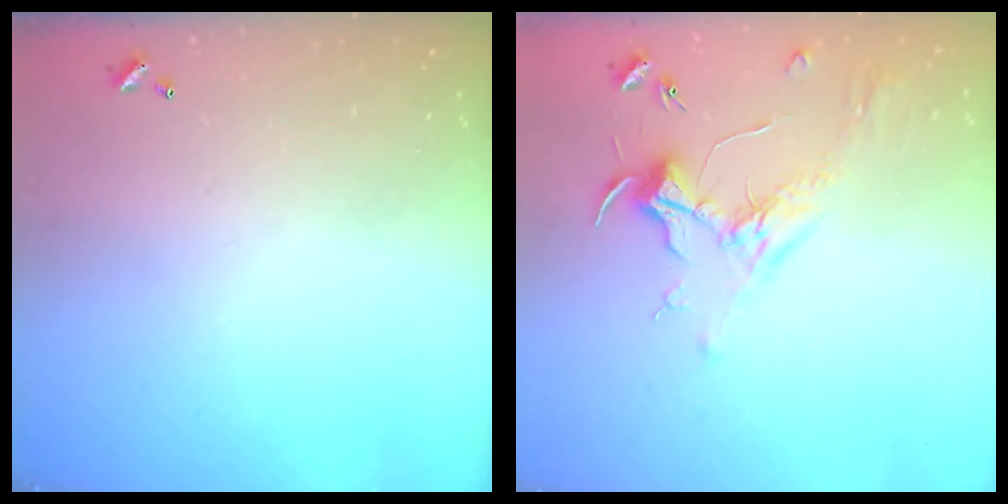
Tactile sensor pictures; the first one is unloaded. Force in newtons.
{"total": 1.8, "press": 1.6, "slide": 0.7}